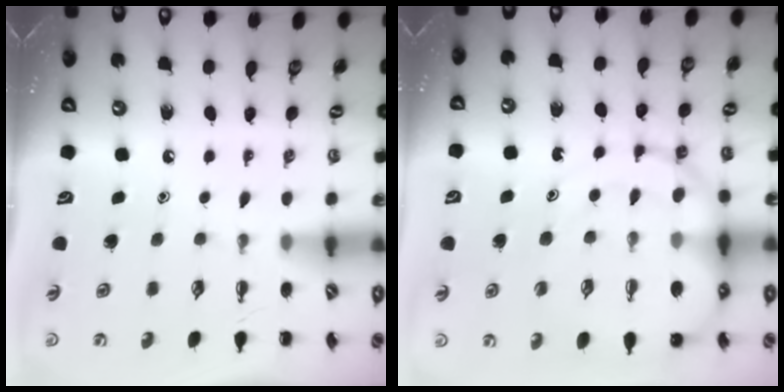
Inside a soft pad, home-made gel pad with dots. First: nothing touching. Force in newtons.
{"total": 14.0, "press": 13.6, "slide": 3.5}